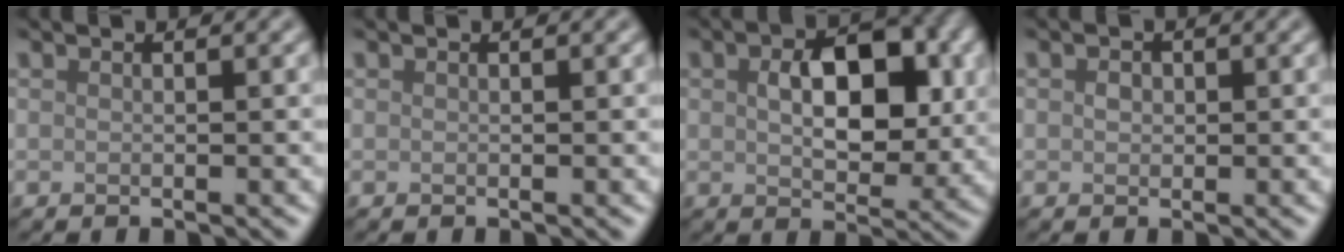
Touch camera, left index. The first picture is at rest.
{"total": 0.0}
{"total": 7.4, "force": [1.3, 4.3, 5.9], "torque": [-0.088, -0.003, 0.022]}
{"total": 0.9, "force": [0.1, 0.8, 0.4], "torque": [-0.008, -0.001, 0.000]}